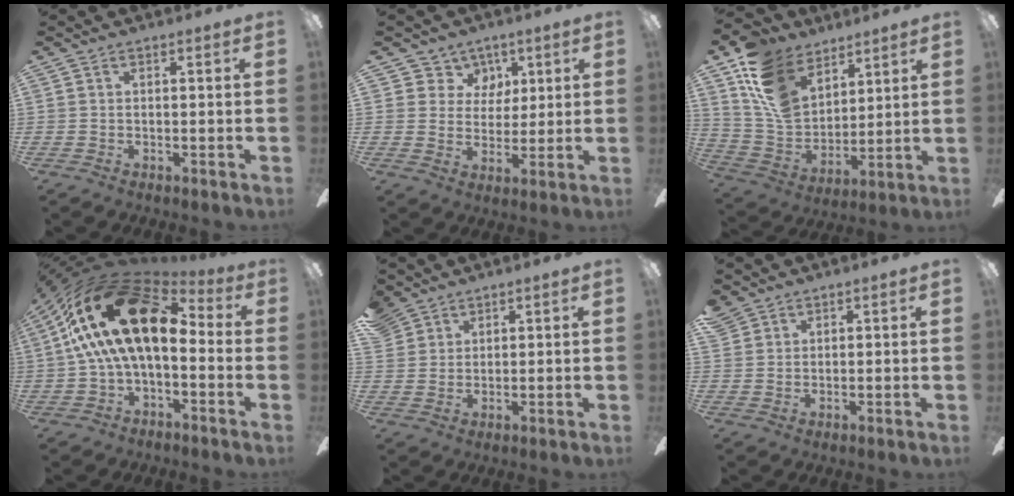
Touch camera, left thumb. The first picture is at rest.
{"total": 7.4, "force": [4.4, 5.9, 0.4], "torque": [-0.028, -0.022, 0.086]}
{"total": 16.0, "force": [10.1, 10.4, 6.8], "torque": [-0.165, -0.045, 0.200]}
{"total": 23.6, "force": [5.1, 12.9, 19.0], "torque": [-0.360, -0.004, 0.090]}
{"total": 5.1, "force": [4.2, 3.0, 0.3], "torque": [-0.014, -0.018, 0.080]}
{"total": 3.5, "force": [2.8, 2.0, 0.4], "torque": [-0.014, -0.005, 0.057]}